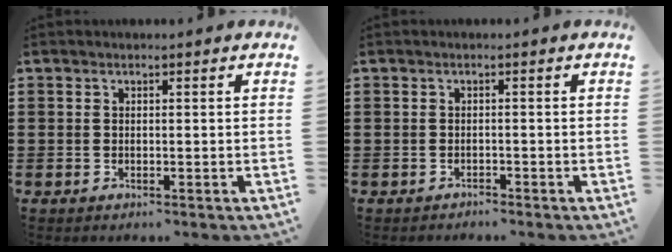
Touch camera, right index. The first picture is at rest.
{"total": 0.8, "force": [-0.8, 0.1, 0.0], "torque": [-0.002, 0.002, -0.018]}